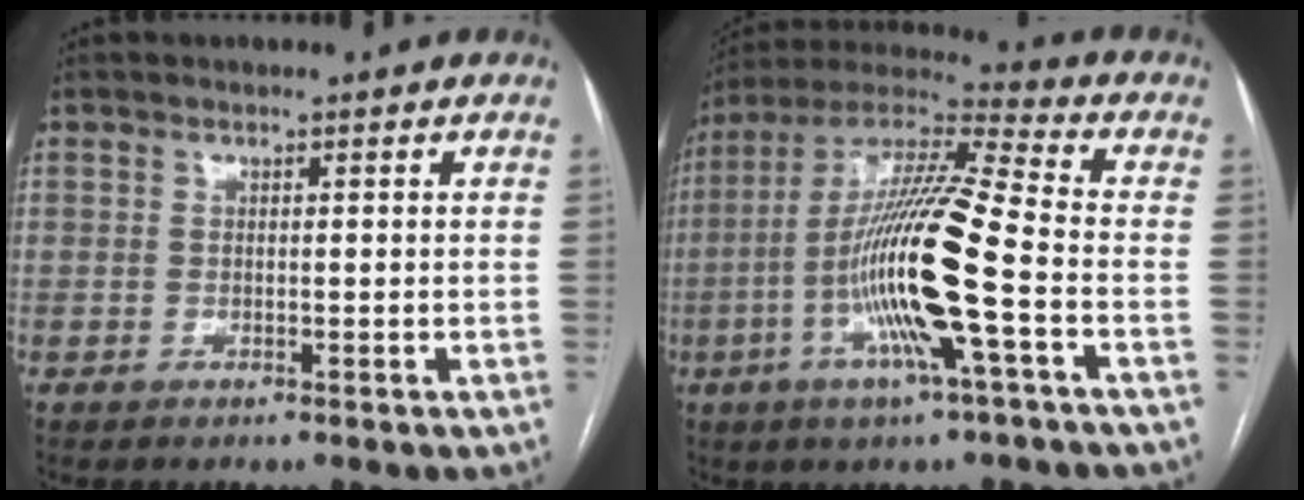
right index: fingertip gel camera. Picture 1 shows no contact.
{"total": 18.1, "force": [-4.6, 0.5, 17.5], "torque": [-0.346, -0.005, -0.095]}